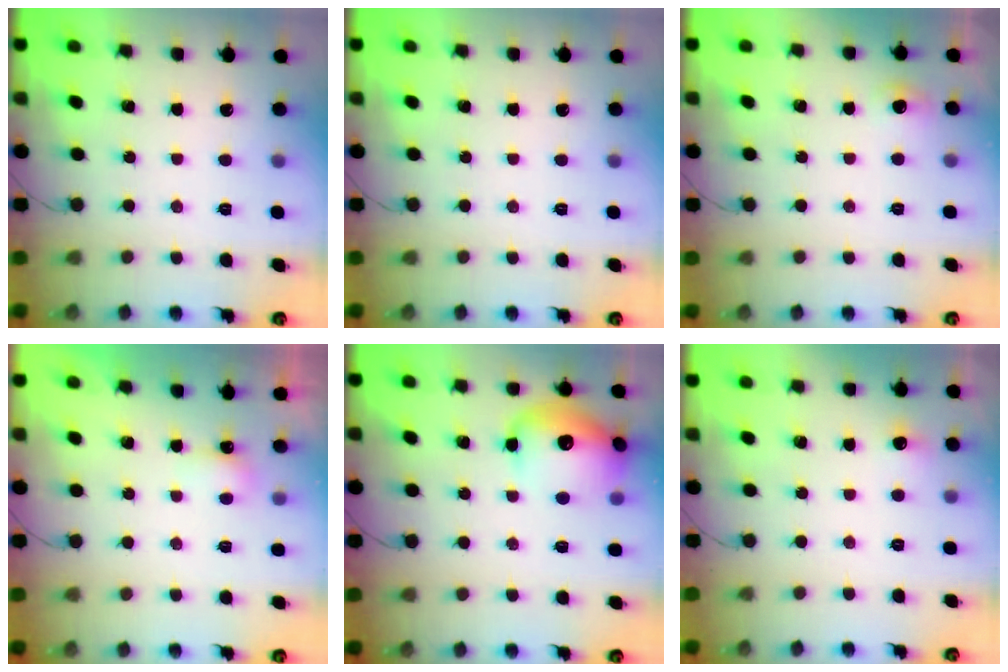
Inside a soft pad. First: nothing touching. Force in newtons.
{"total": 0.0}
{"total": 11.9, "press": 5.2, "slide": 10.7}
{"total": 3.2, "press": 3.2, "slide": 0.7}
{"total": 15.6, "press": 15.4, "slide": 2.2}
{"total": 4.6, "press": 4.4, "slide": 1.6}